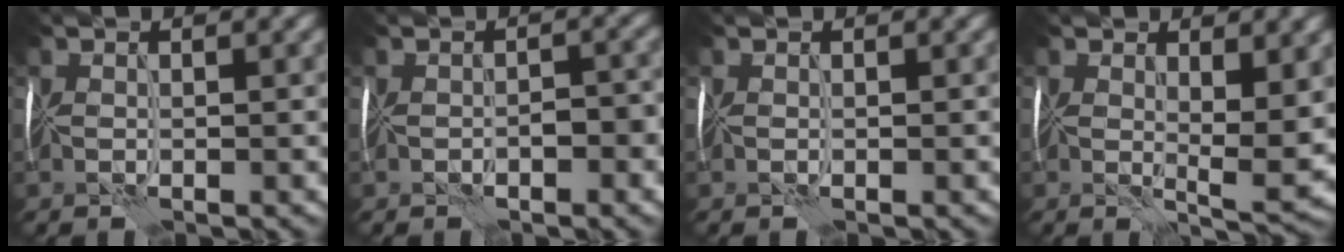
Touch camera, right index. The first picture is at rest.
{"total": 2.4, "force": [-1.1, 1.3, 1.6], "torque": [-0.014, 0.005, -0.009]}
{"total": 0.0}
{"total": 4.8, "force": [1.3, 1.7, 4.2], "torque": [-0.067, -0.011, 0.025]}